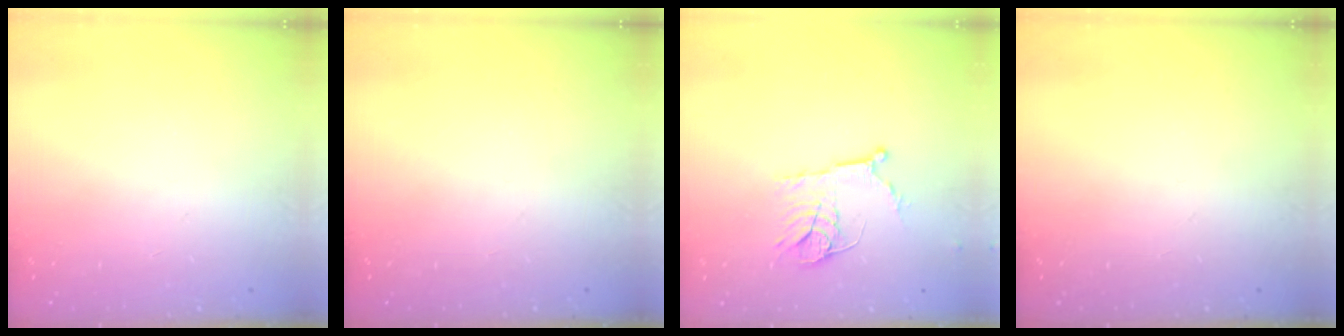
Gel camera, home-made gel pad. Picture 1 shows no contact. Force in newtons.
{"total": 0.0}
{"total": 11.2, "press": 11.1, "slide": 0.7}
{"total": 0.0}